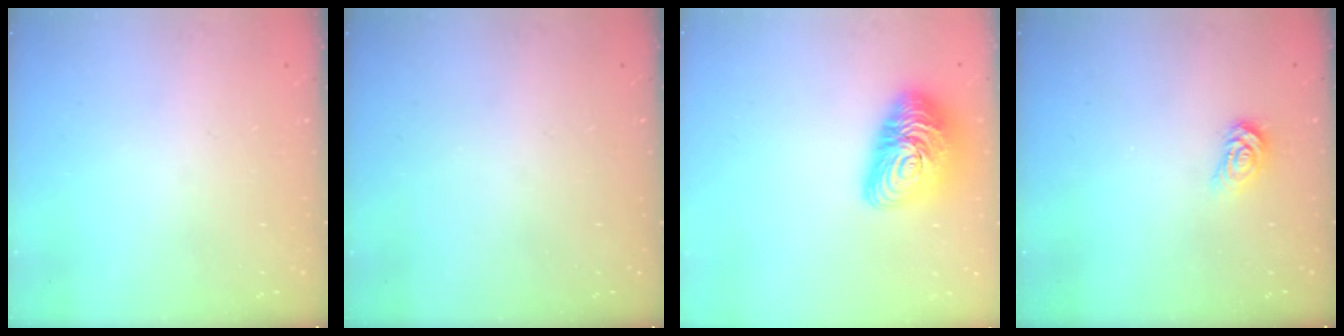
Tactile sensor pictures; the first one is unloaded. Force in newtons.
{"total": 0.0}
{"total": 16.7, "press": 16.6, "slide": 1.1}
{"total": 4.0, "press": 3.9, "slide": 0.2}